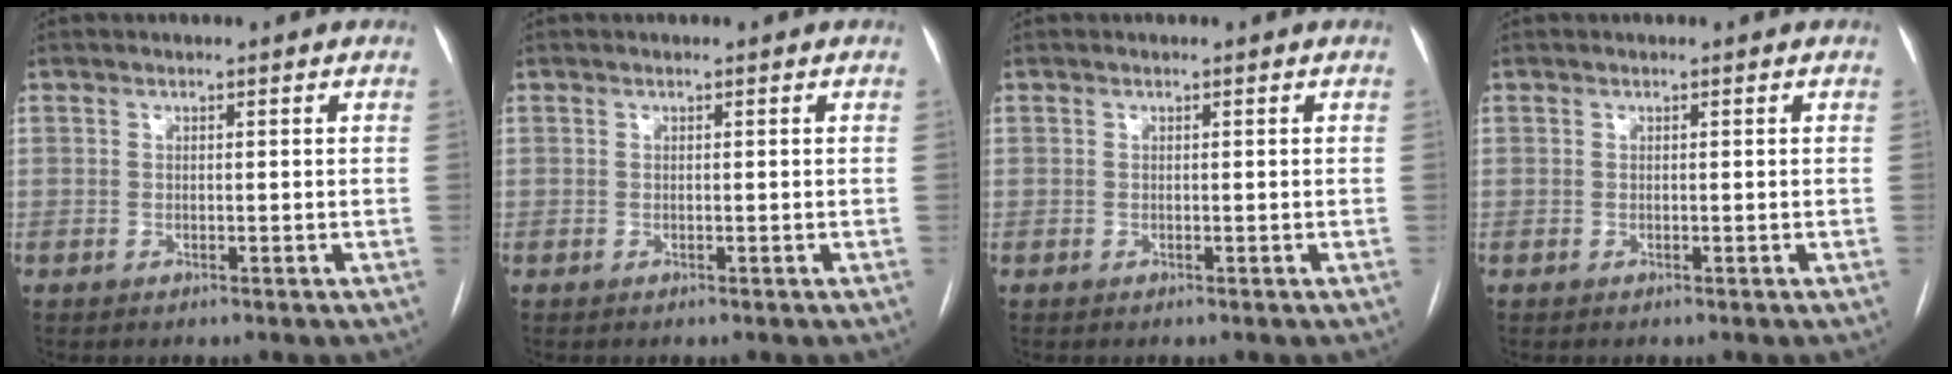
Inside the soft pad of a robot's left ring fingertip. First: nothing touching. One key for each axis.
{"total": 0.0}
{"total": 0.0}
{"total": 0.0}